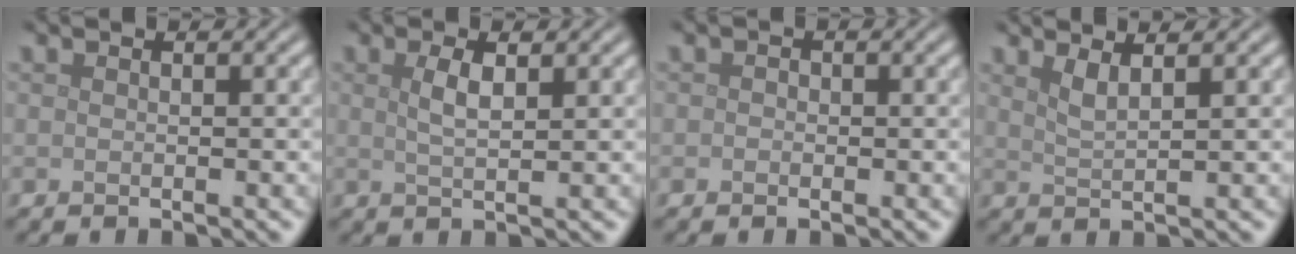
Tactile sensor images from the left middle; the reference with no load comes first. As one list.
[{"total": 2.2, "force": [0.9, 0.6, 1.8], "torque": [-0.035, 0.001, 0.018]}, {"total": 0.6, "force": [0.0, 0.5, 0.2], "torque": [0.000, -0.006, -0.003]}, {"total": 1.9, "force": [1.2, 0.5, 1.3], "torque": [-0.021, -0.005, 0.021]}]